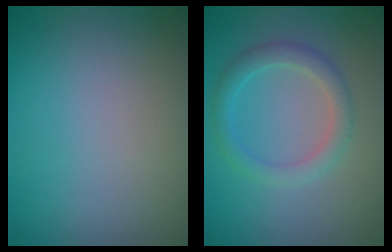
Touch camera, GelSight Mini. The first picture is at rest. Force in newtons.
{"total": 2.5, "press": 2.5, "slide": 0.1}